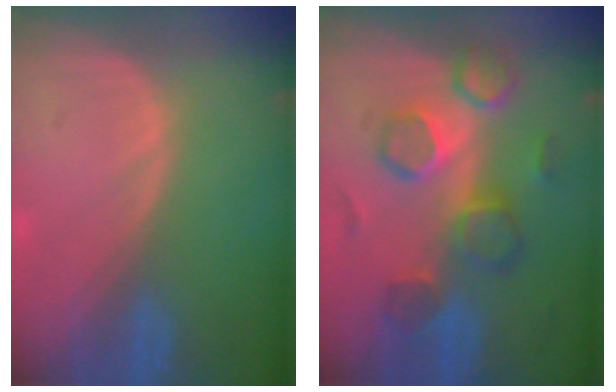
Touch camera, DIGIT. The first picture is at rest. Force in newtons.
{"total": 8.7, "press": 8.4, "slide": 2.3}